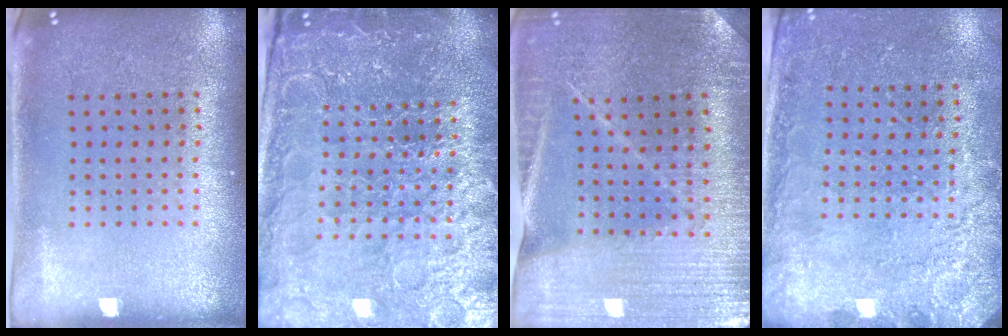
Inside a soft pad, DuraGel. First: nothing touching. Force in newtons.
{"total": 5.4, "press": 4.9, "slide": 2.2}
{"total": 2.3, "press": 2.3, "slide": 0.1}
{"total": 2.5, "press": 2.4, "slide": 0.8}